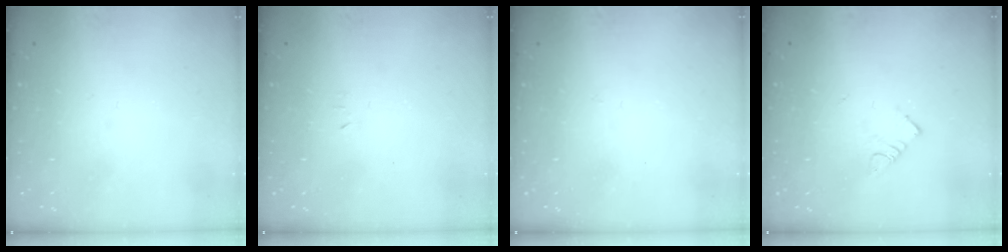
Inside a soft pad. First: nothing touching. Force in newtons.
{"total": 2.4, "press": 2.4, "slide": 0.4}
{"total": 2.8, "press": 2.8, "slide": 0.4}
{"total": 3.9, "press": 3.9, "slide": 0.2}